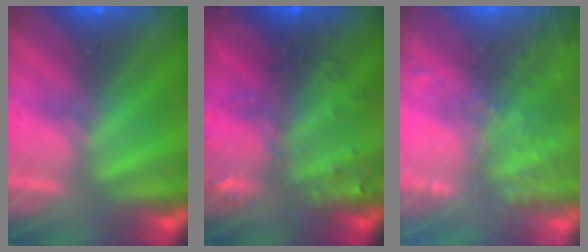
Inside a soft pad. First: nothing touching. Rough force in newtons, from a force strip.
{"total": 3.0}
{"total": 9.7}